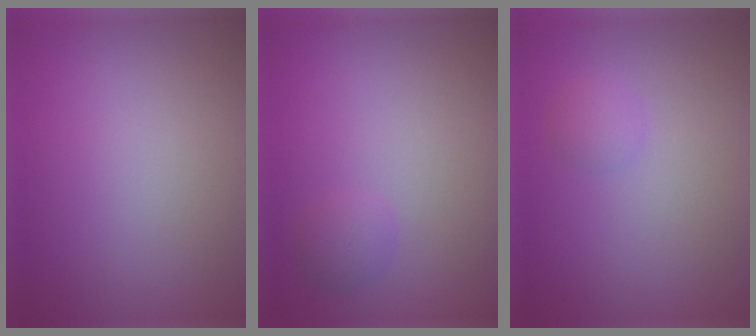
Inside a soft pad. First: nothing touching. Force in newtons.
{"total": 1.3, "press": 1.3, "slide": 0.1}
{"total": 1.2, "press": 1.2, "slide": 0.1}